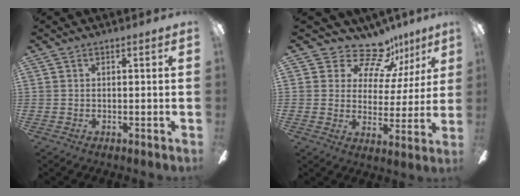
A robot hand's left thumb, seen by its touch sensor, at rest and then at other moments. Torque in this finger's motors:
{"motor_torque": [0.49, -0.13, -0.23, -0.23, -0.01]}